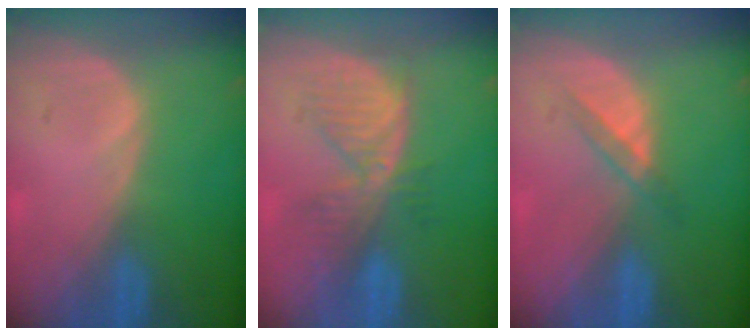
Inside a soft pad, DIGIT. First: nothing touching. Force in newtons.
{"total": 6.4, "press": 6.2, "slide": 1.7}
{"total": 2.4, "press": 2.2, "slide": 1.1}